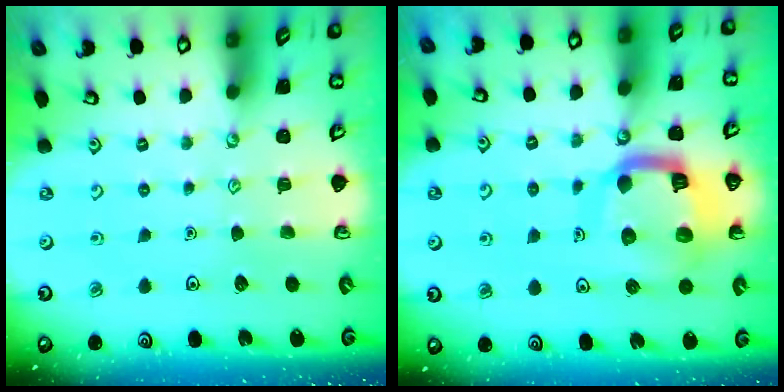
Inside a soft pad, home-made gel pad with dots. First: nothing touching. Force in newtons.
{"total": 13.2, "press": 13.1, "slide": 1.5}